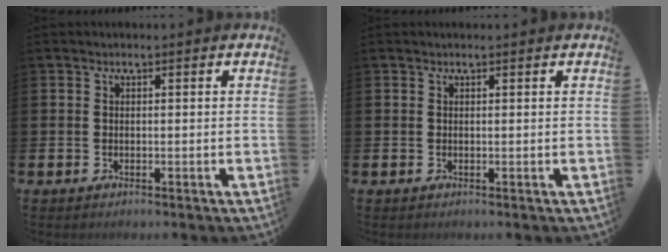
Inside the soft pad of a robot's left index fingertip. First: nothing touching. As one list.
[{"total": 0.0}]